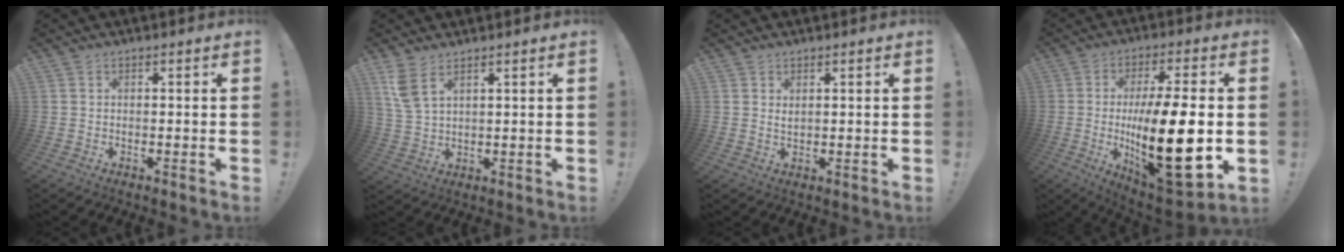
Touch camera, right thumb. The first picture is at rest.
{"total": 6.1, "force": [3.8, 2.1, 4.2], "torque": [-0.080, -0.017, 0.074]}
{"total": 1.4, "force": [1.0, 0.4, 0.8], "torque": [0.000, -0.008, 0.017]}
{"total": 24.4, "force": [-2.3, 7.9, 23.0], "torque": [-0.393, -0.015, -0.034]}